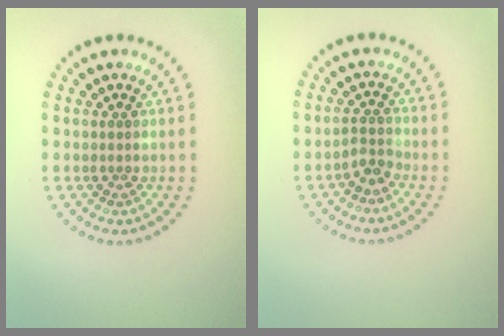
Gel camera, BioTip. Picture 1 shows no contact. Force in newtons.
{"total": 1.7, "press": 1.3, "slide": 1.2}